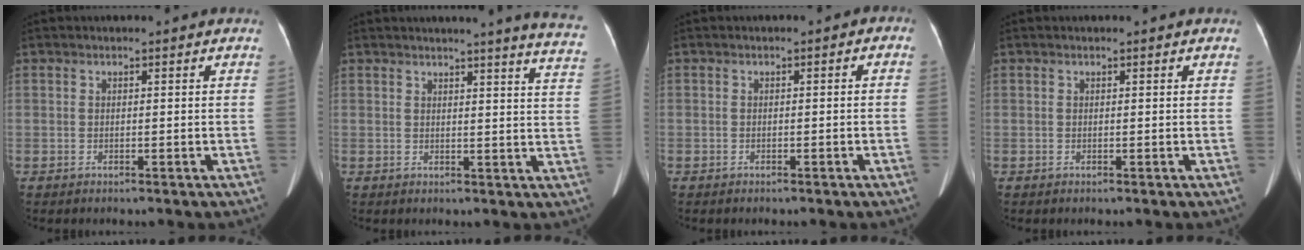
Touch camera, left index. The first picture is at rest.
{"total": 11.9, "force": [10.9, -1.2, 4.6], "torque": [-0.050, -0.075, 0.096]}
{"total": 1.7, "force": [-1.0, 1.2, 0.5], "torque": [0.001, 0.015, -0.015]}
{"total": 0.0}